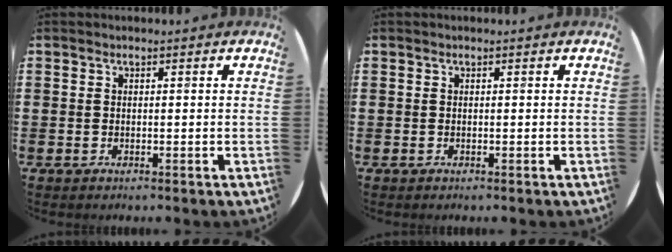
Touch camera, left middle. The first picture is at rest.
{"total": 0.0}